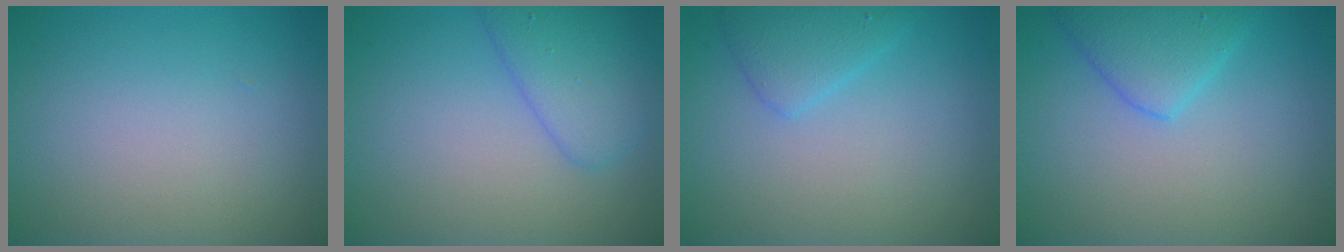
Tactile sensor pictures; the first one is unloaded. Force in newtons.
{"total": 3.6, "press": 3.6, "slide": 0.2}
{"total": 2.4, "press": 2.4, "slide": 0.1}
{"total": 3.5, "press": 3.5, "slide": 0.3}